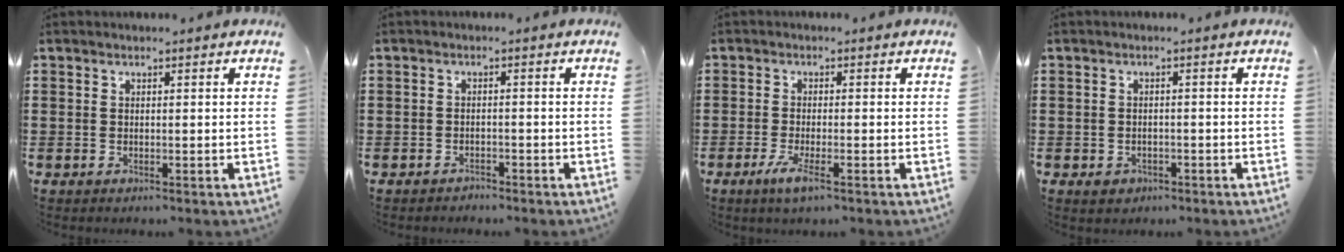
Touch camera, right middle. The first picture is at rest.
{"total": 1.3, "force": [-1.3, 0.3, -0.1], "torque": [-0.004, 0.003, -0.029]}
{"total": 3.3, "force": [-1.6, 0.3, 2.8], "torque": [-0.060, -0.011, -0.031]}
{"total": 1.3, "force": [-0.8, 1.0, 0.4], "torque": [-0.011, 0.000, -0.020]}